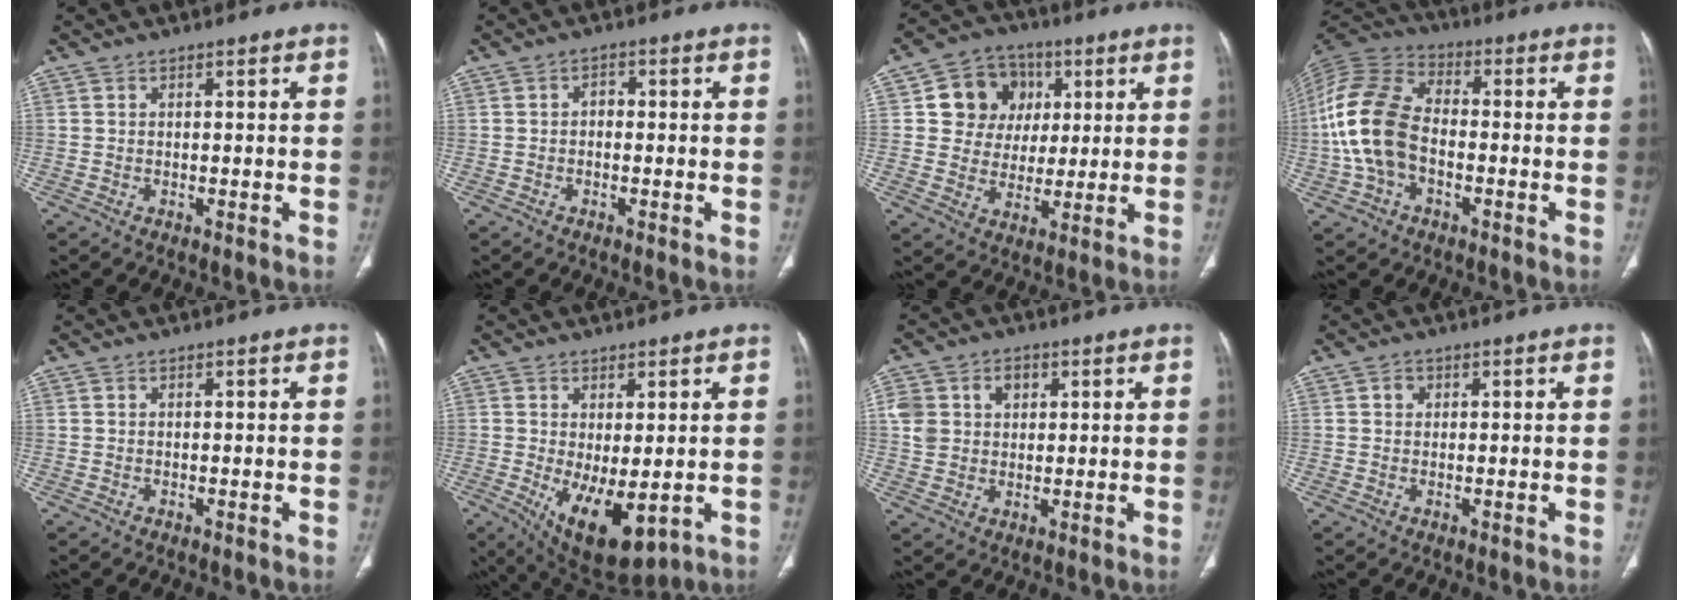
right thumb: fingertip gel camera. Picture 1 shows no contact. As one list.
[{"total": 1.7, "force": [-0.3, 1.3, 1.0], "torque": [-0.007, 0.007, -0.010]}, {"total": 11.9, "force": [3.3, 10.6, 4.2], "torque": [-0.022, 0.000, 0.056]}, {"total": 15.4, "force": [-2.2, 9.9, 11.6], "torque": [-0.247, 0.035, -0.046]}, {"total": 0.0}, {"total": 11.1, "force": [-2.3, 5.1, 9.7], "torque": [-0.147, -0.019, -0.011]}, {"total": 8.2, "force": [2.5, 6.6, 4.1], "torque": [-0.058, 0.000, 0.052]}, {"total": 1.4, "force": [0.4, 1.2, 0.5], "torque": [0.000, 0.001, 0.004]}]